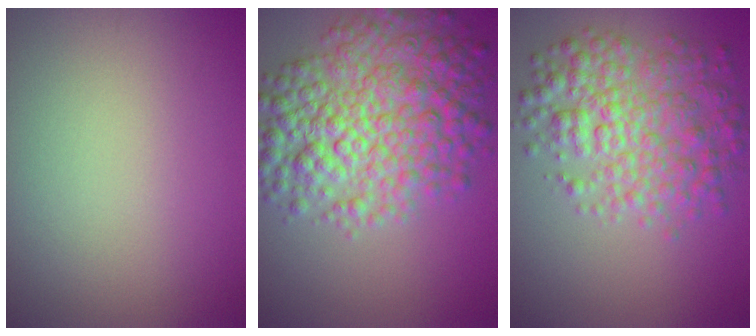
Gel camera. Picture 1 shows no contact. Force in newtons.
{"total": 9.1, "press": 9.1, "slide": 0.1}
{"total": 6.3, "press": 6.3, "slide": 0.1}